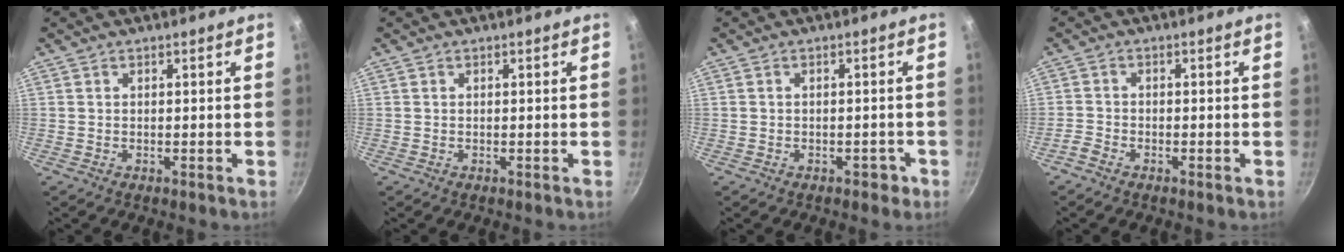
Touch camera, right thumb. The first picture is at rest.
{"total": 0.0}
{"total": 2.1, "force": [-1.1, 1.4, 1.1], "torque": [0.000, 0.021, -0.002]}
{"total": 2.0, "force": [-1.7, 0.9, 0.7], "torque": [-0.027, 0.014, -0.039]}